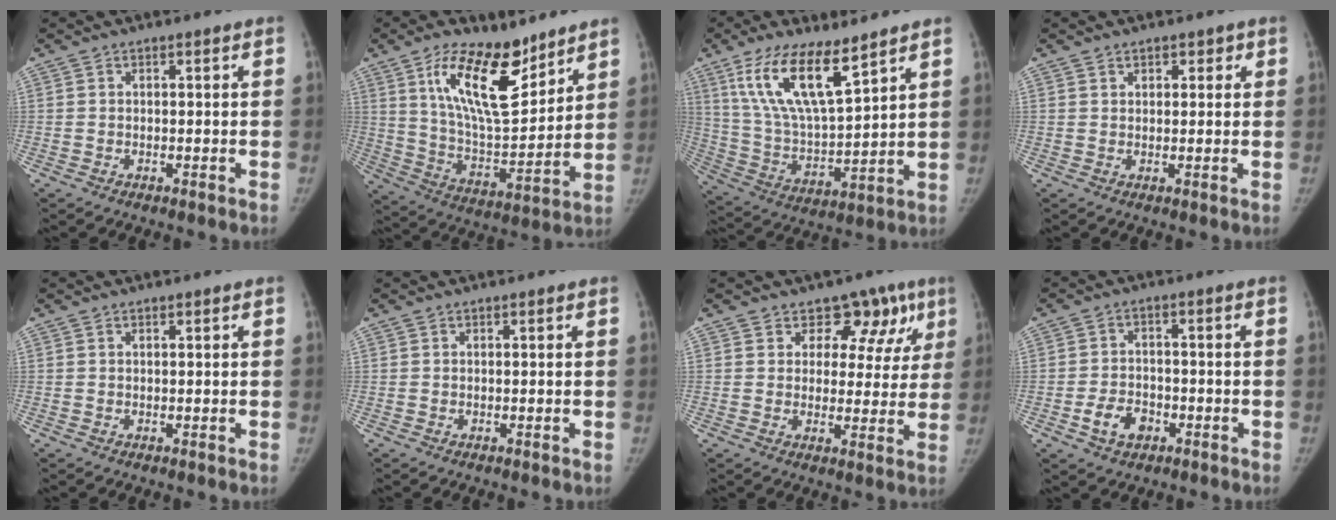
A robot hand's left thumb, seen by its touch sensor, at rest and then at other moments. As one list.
[{"total": 17.8, "force": [10.7, 7.2, 12.2], "torque": [-0.171, -0.071, 0.202]}, {"total": 15.8, "force": [9.6, 4.8, 11.6], "torque": [-0.206, -0.047, 0.196]}, {"total": 2.1, "force": [1.2, 1.5, 0.7], "torque": [0.013, -0.004, 0.014]}, {"total": 0.0}, {"total": 0.0}, {"total": 10.1, "force": [6.3, 7.2, 3.1], "torque": [0.023, -0.020, 0.068]}, {"total": 5.7, "force": [-2.6, 4.1, 3.1], "torque": [-0.042, 0.019, -0.041]}]